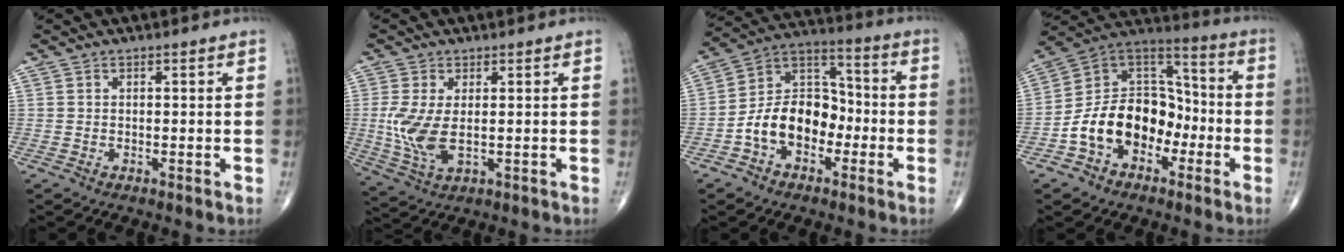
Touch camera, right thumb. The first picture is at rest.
{"total": 7.8, "force": [0.0, 3.8, 6.9], "torque": [-0.159, -0.012, 0.010]}
{"total": 13.3, "force": [-4.0, 9.2, 8.8], "torque": [-0.124, 0.052, -0.080]}
{"total": 16.7, "force": [-5.5, 12.0, 10.2], "torque": [-0.138, 0.070, -0.104]}